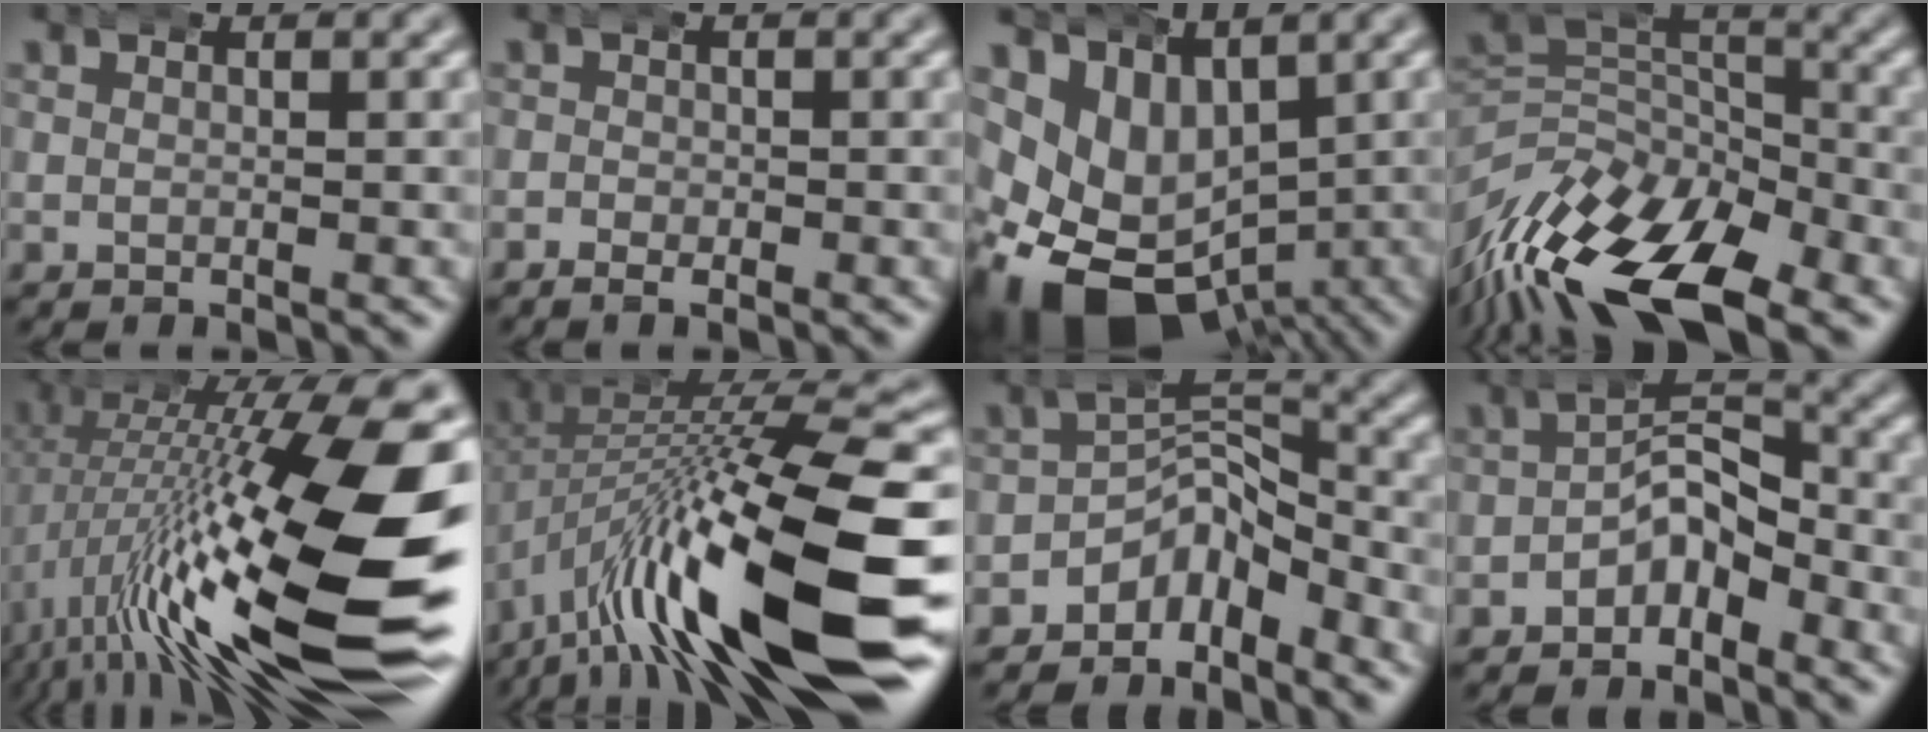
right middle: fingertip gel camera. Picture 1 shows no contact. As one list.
[{"total": 0.6, "force": [-0.5, 0.2, 0.0], "torque": [0.008, -0.002, -0.013]}, {"total": 16.2, "force": [-4.7, 12.5, 9.2], "torque": [-0.199, -0.078, -0.050]}, {"total": 10.5, "force": [-2.1, 7.4, 7.0], "torque": [-0.120, -0.028, -0.039]}, {"total": 17.3, "force": [-0.9, 6.2, 16.1], "torque": [-0.239, -0.001, -0.002]}, {"total": 15.9, "force": [-2.8, 7.2, 14.0], "torque": [-0.231, -0.017, -0.023]}, {"total": 6.6, "force": [-2.9, 4.6, 3.8], "torque": [-0.042, 0.002, -0.059]}, {"total": 4.5, "force": [-1.6, 2.8, 3.2], "torque": [-0.022, 0.008, -0.035]}]